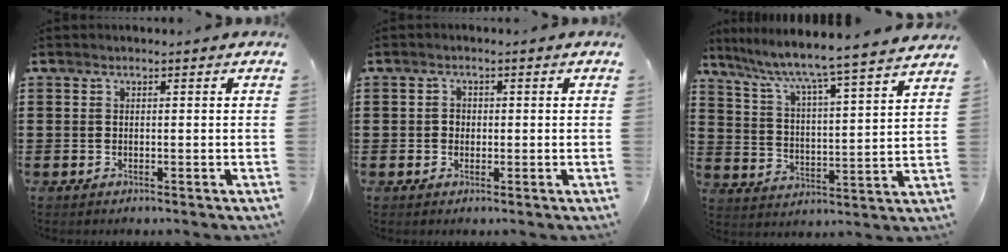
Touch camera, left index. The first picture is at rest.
{"total": 1.4, "force": [-0.1, 1.3, 0.4], "torque": [-0.013, 0.007, -0.004]}
{"total": 5.6, "force": [4.9, -1.0, 2.5], "torque": [-0.070, -0.052, 0.072]}